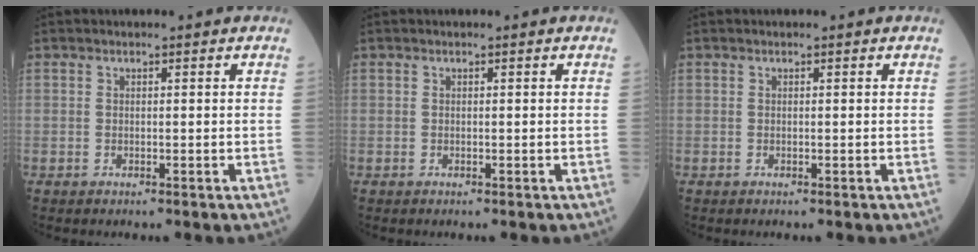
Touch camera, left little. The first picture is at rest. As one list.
[{"total": 0.0}, {"total": 0.0}]